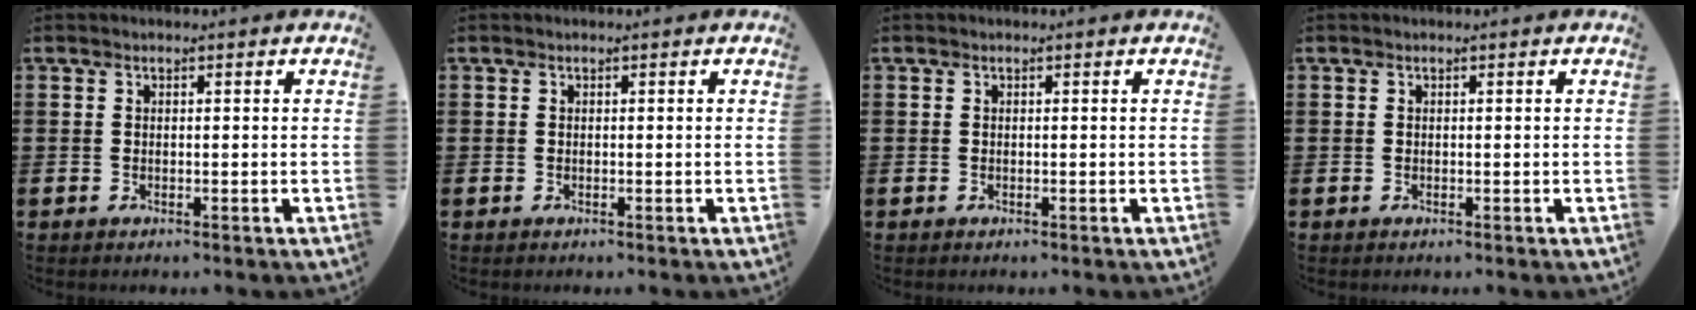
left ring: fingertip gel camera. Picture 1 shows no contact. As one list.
[{"total": 0.0}, {"total": 0.0}, {"total": 0.0}]